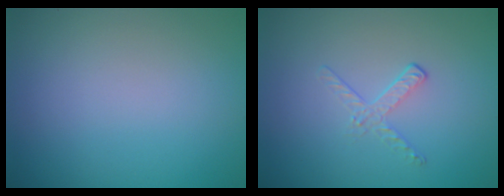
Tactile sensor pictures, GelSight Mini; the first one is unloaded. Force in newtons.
{"total": 1.2, "press": 0.4, "slide": 1.2}